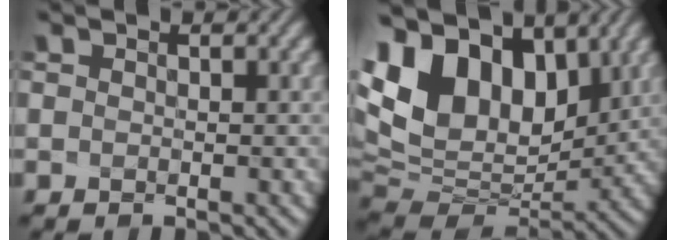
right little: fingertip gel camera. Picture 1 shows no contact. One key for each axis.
{"total": 14.1, "fx": 5.5, "fy": 9.2, "fz": 9.2, "tx": -0.195, "ty": 0.022, "tz": 0.095}